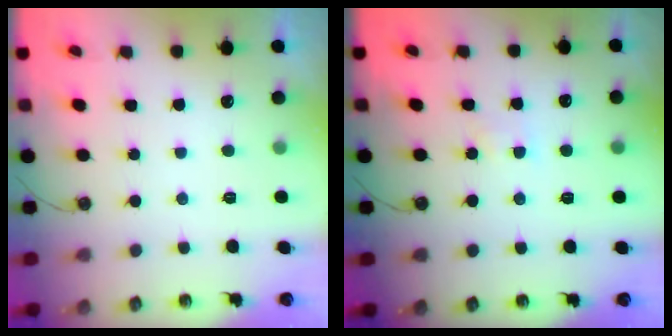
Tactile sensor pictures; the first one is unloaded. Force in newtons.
{"total": 3.5, "press": 3.5, "slide": 0.5}